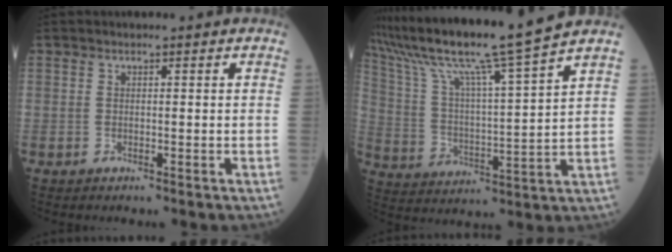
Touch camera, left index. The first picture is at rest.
{"total": 17.1, "force": [14.2, -2.9, 9.0], "torque": [-0.172, -0.022, 0.240]}